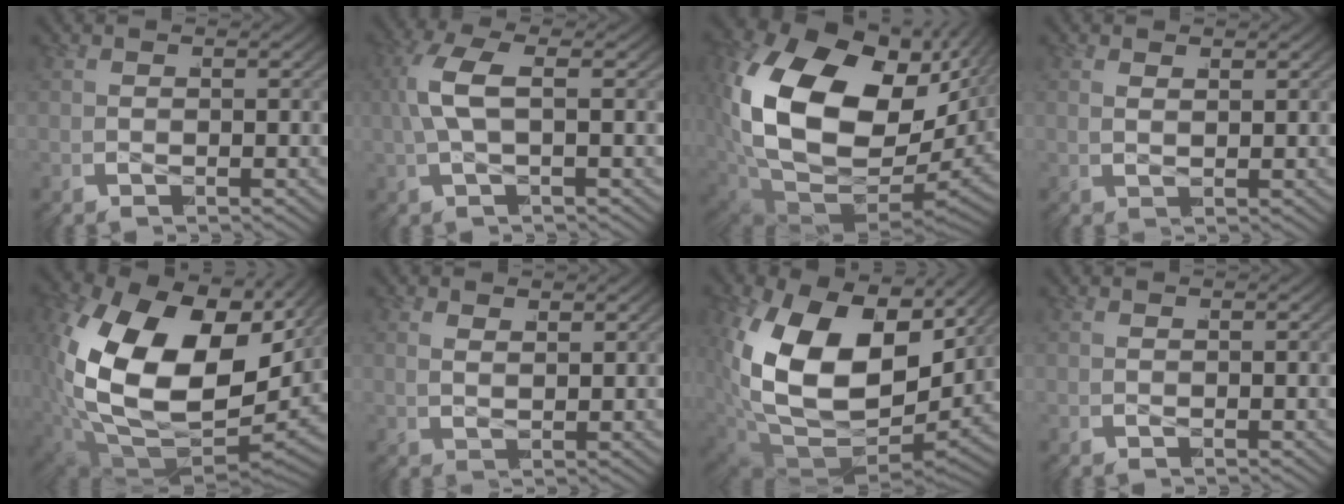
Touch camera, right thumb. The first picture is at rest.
{"total": 4.1, "force": [0.7, 1.4, 3.8], "torque": [-0.088, 0.007, 0.010]}
{"total": 19.5, "force": [0.2, 12.6, 14.9], "torque": [-0.288, -0.053, 0.026]}
{"total": 0.9, "force": [0.7, 0.2, 0.5], "torque": [0.002, 0.004, 0.012]}
{"total": 19.9, "force": [1.0, 12.6, 15.3], "torque": [-0.329, -0.057, 0.042]}
{"total": 1.2, "force": [0.9, 0.4, 0.7], "torque": [-0.003, 0.003, 0.016]}
{"total": 15.5, "force": [1.3, 9.6, 12.1], "torque": [-0.266, -0.051, 0.046]}
{"total": 0.0}